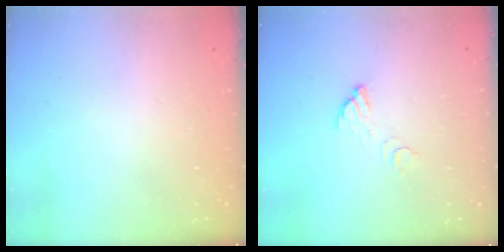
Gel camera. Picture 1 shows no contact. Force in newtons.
{"total": 3.7, "press": 3.7, "slide": 0.3}